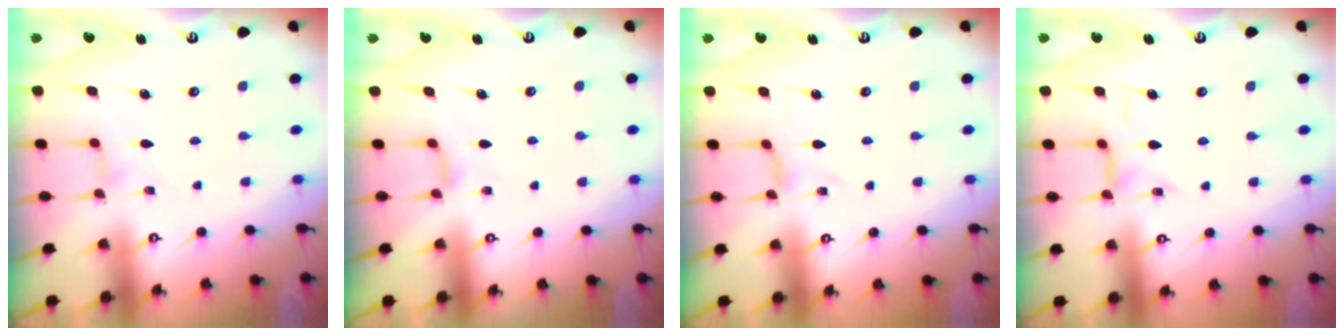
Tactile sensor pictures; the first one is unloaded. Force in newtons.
{"total": 3.1, "press": 3.0, "slide": 0.5}
{"total": 0.0}
{"total": 2.1, "press": 2.1, "slide": 0.3}